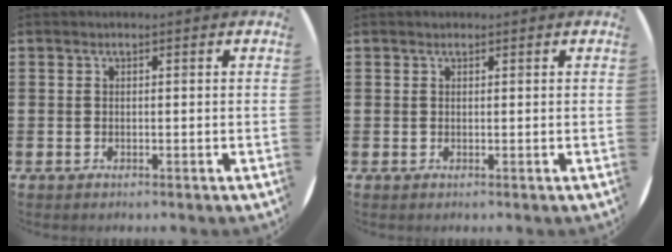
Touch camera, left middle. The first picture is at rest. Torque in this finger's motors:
{"motor_torque": [-0.14, 0.21, 0.02, 0.00]}